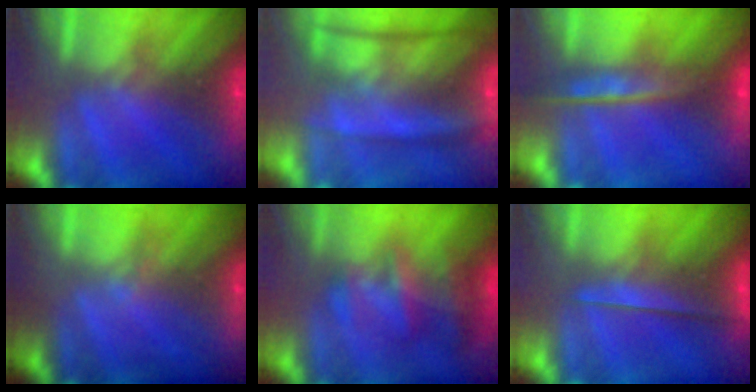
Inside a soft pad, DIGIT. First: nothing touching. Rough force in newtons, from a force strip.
{"total": 7.3}
{"total": 5.8}
{"total": 2.2}
{"total": 5.0}
{"total": 2.2}